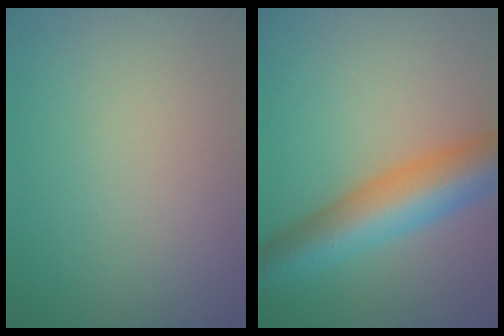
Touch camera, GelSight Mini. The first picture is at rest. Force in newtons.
{"total": 8.2, "press": 8.2, "slide": 0.3}